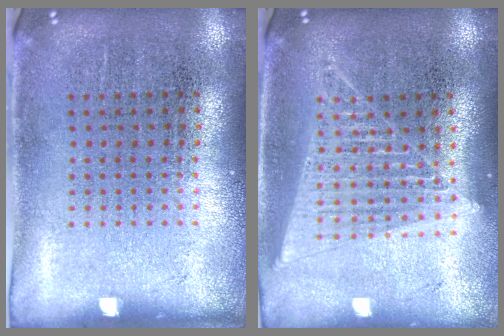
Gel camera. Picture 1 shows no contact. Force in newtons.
{"total": 1.5, "press": 1.4, "slide": 0.6}